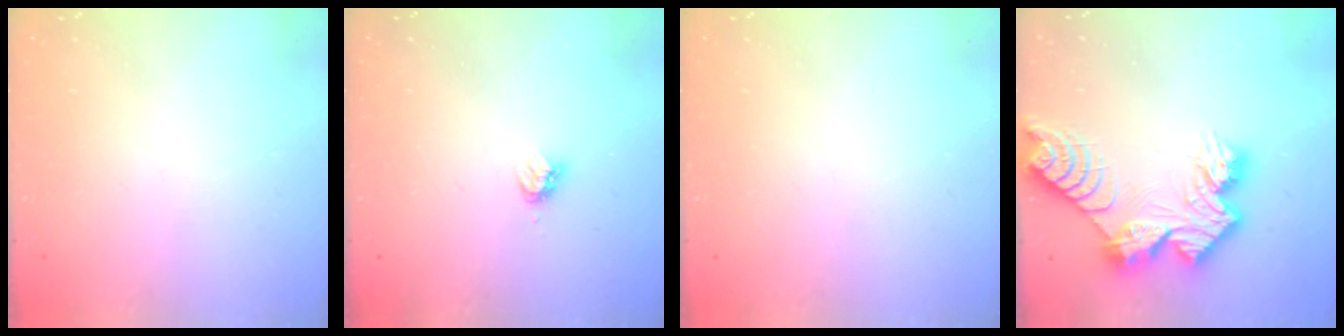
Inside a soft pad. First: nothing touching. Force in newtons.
{"total": 3.5, "press": 3.4, "slide": 0.3}
{"total": 0.0}
{"total": 13.4, "press": 13.4, "slide": 1.1}